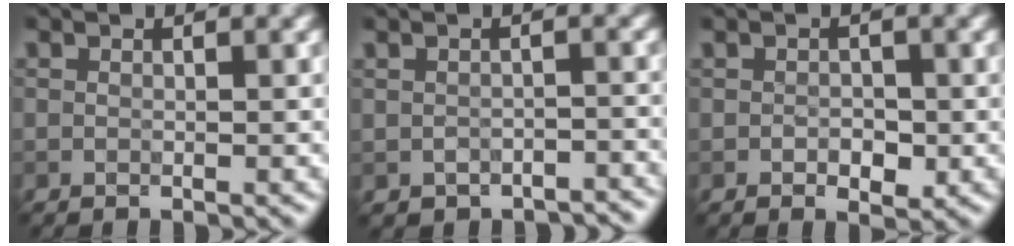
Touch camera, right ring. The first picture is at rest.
{"total": 2.5, "force": [-2.3, 1.0, 0.3], "torque": [-0.002, -0.006, -0.025]}
{"total": 1.3, "force": [-0.6, 0.9, 0.7], "torque": [-0.010, -0.001, -0.007]}